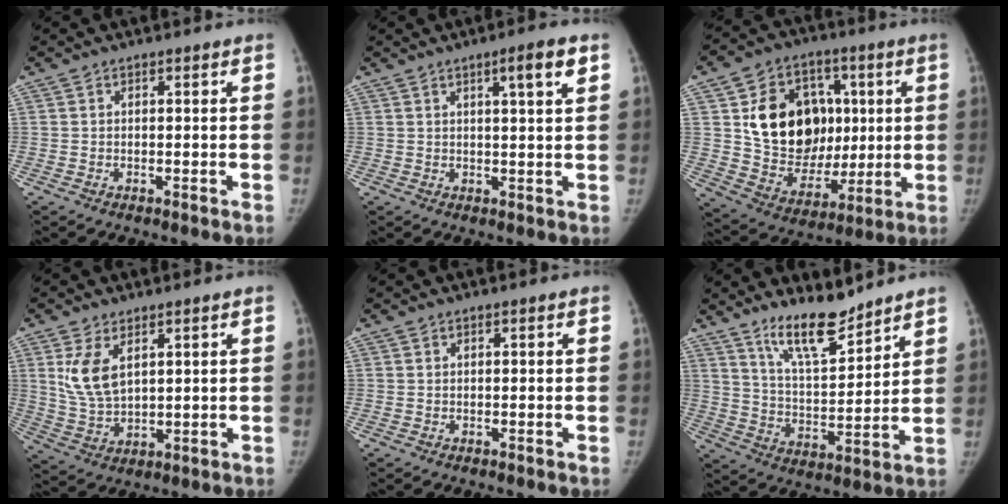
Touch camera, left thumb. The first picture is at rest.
{"total": 5.0, "force": [2.4, 0.4, 4.3], "torque": [-0.058, -0.006, 0.035]}
{"total": 20.4, "force": [3.7, 15.9, 12.4], "torque": [-0.155, -0.002, 0.078]}
{"total": 7.9, "force": [3.1, 4.2, 5.9], "torque": [-0.104, -0.012, 0.073]}
{"total": 0.0}
{"total": 11.3, "force": [9.2, 2.8, 5.9], "torque": [-0.081, -0.070, 0.170]}